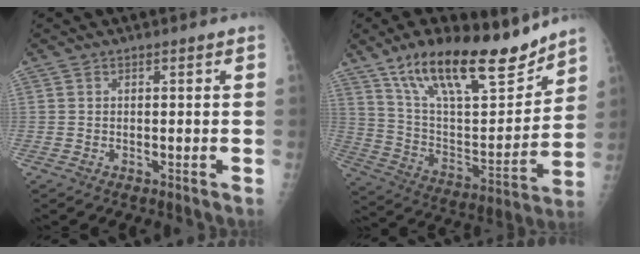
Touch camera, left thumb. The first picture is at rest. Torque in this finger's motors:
{"motor_torque": [0.38, 0.28, 1.43, -1.34, 0.35]}